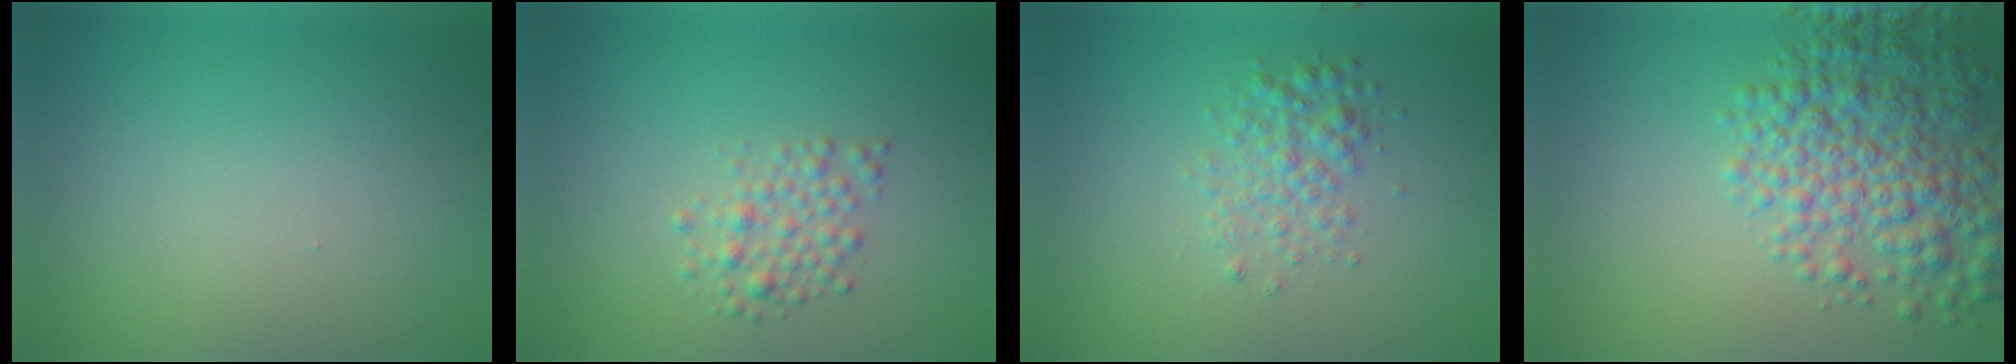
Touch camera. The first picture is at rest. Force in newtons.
{"total": 2.2, "press": 2.2, "slide": 0.0}
{"total": 2.5, "press": 2.5, "slide": 0.0}
{"total": 6.6, "press": 6.6, "slide": 0.2}